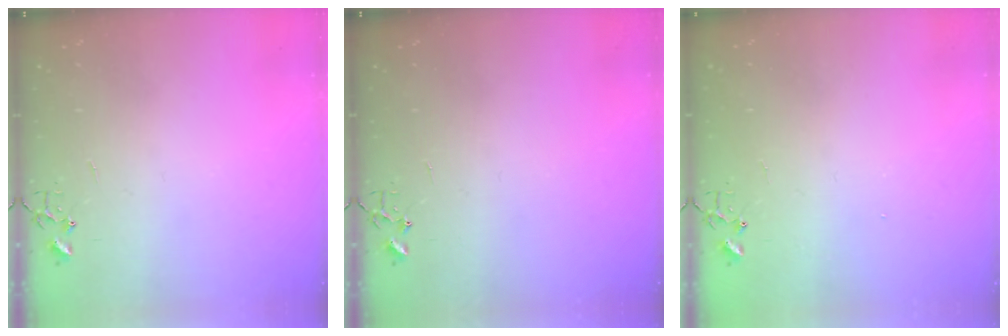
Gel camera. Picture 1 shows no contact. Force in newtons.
{"total": 0.0}
{"total": 1.1, "press": 1.1, "slide": 0.1}